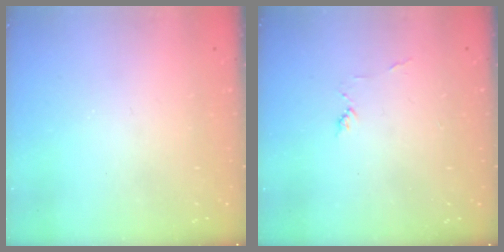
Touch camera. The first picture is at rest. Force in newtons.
{"total": 2.6, "press": 2.6, "slide": 0.3}